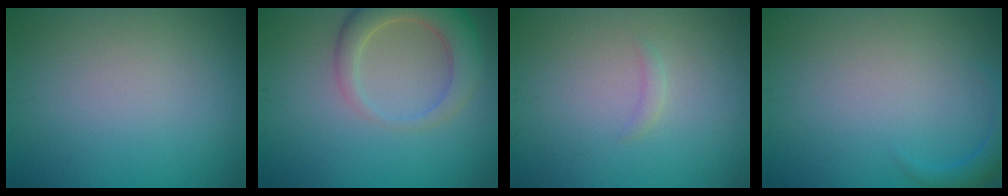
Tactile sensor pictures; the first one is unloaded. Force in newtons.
{"total": 4.9, "press": 4.9, "slide": 0.5}
{"total": 0.7, "press": 0.7, "slide": 0.1}
{"total": 1.7, "press": 1.6, "slide": 0.2}